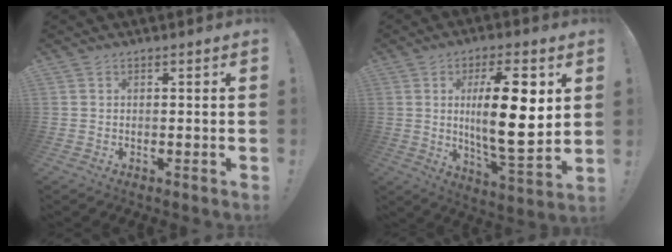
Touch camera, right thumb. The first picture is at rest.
{"total": 18.7, "force": [3.5, 5.4, 17.5], "torque": [-0.286, -0.020, 0.041]}